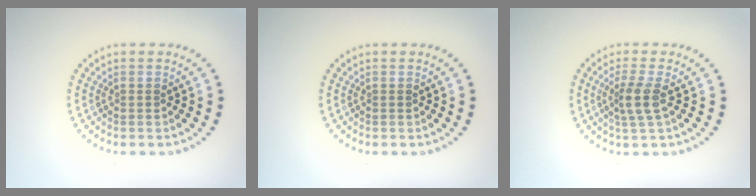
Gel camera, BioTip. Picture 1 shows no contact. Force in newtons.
{"total": 0.0}
{"total": 2.4, "press": 1.9, "slide": 1.5}